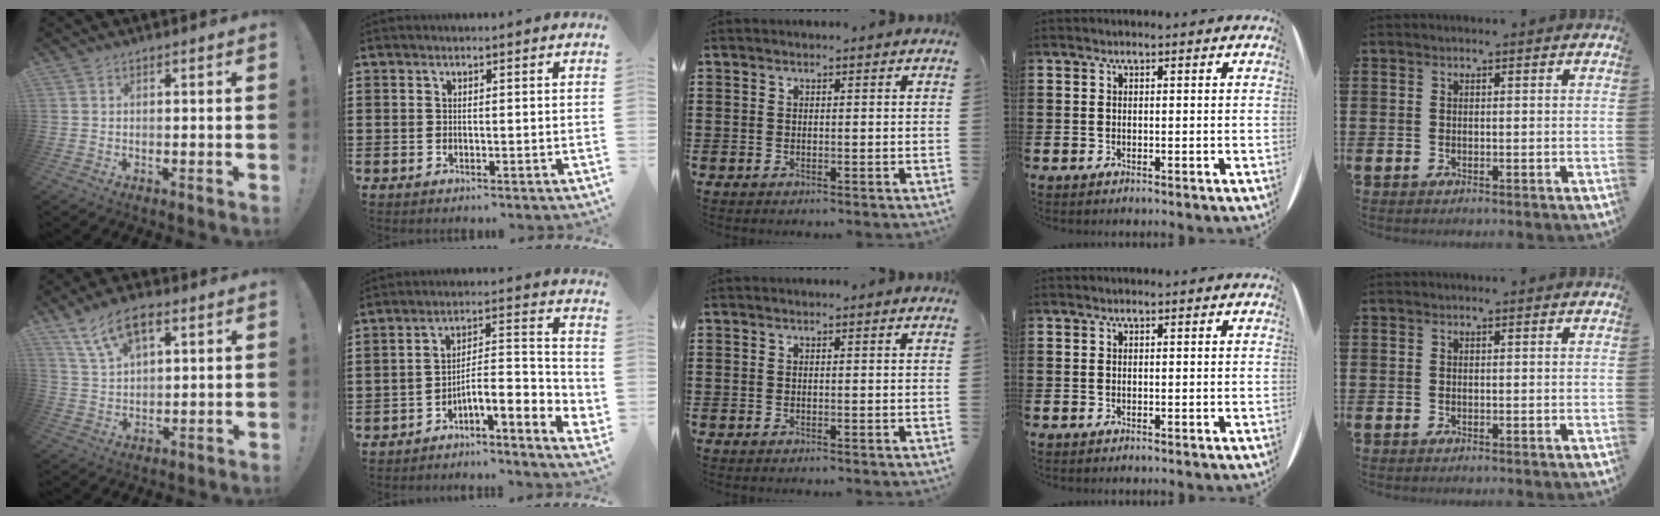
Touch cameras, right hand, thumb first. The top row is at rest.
{"thumb": {"total": 10.3, "force": [5.5, 5.2, 7.1], "torque": [-0.129, -0.006, 0.106]}, "index": {"total": 6.1, "force": [-4.1, 0.9, 4.4], "torque": [-0.076, -0.017, -0.081]}}